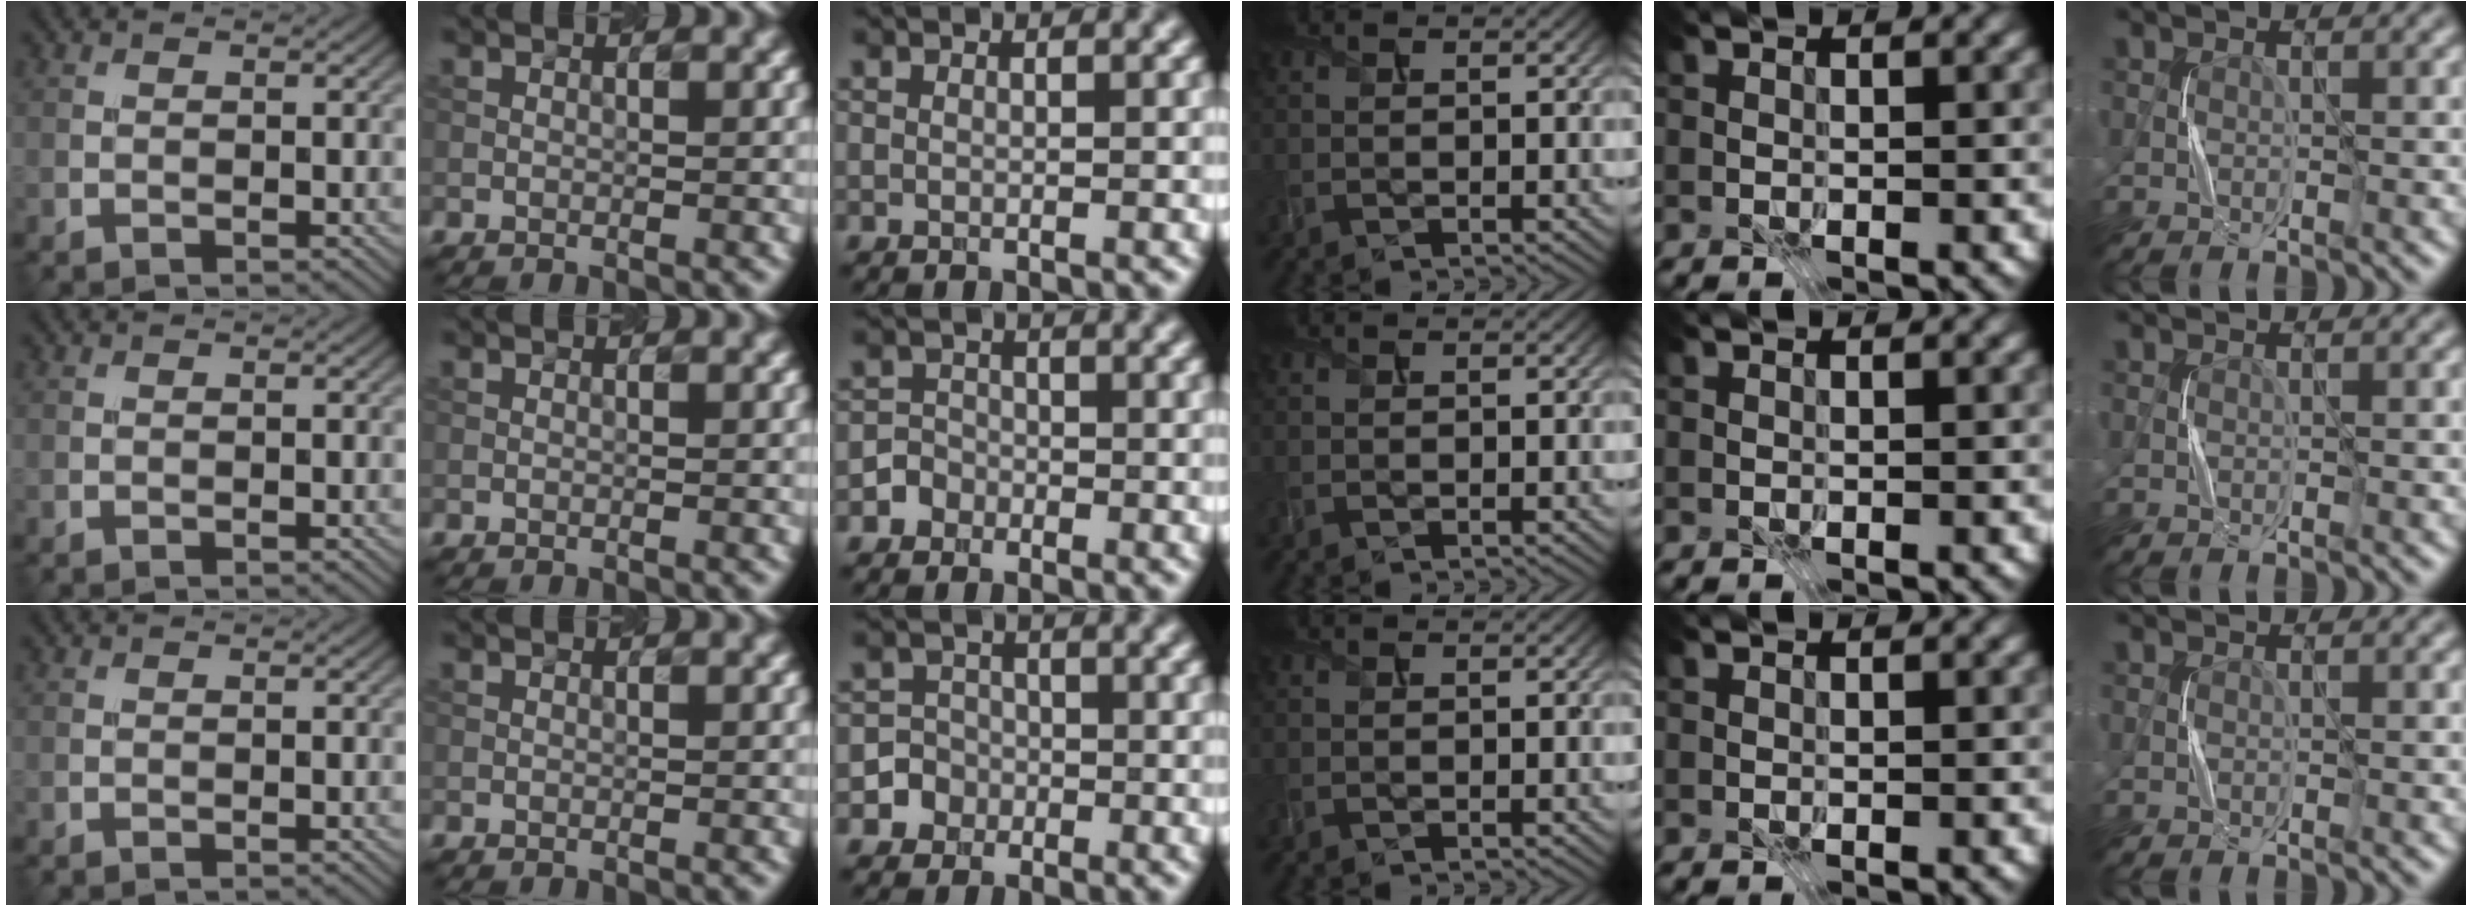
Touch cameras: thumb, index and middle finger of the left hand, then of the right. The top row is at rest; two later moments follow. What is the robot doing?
{"motion": "press", "object": "stapler"}